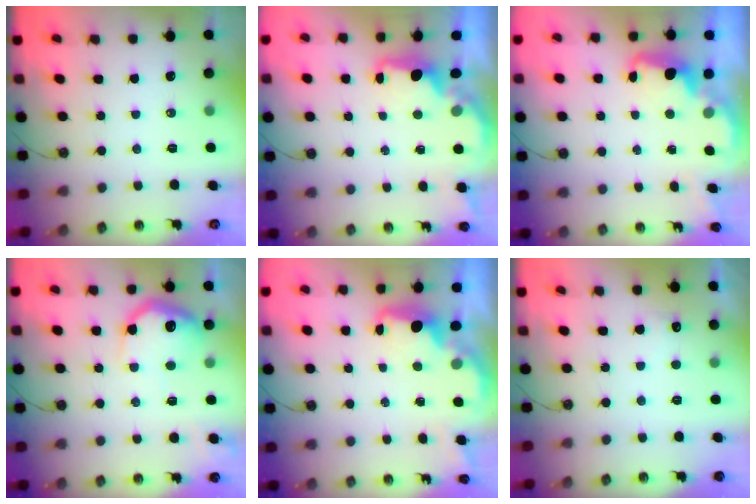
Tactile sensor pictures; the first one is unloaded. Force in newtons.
{"total": 1.8, "press": 1.6, "slide": 0.8}
{"total": 2.5, "press": 2.5, "slide": 0.5}
{"total": 15.9, "press": 15.9, "slide": 1.1}
{"total": 2.7, "press": 2.7, "slide": 0.6}
{"total": 5.1, "press": 4.9, "slide": 1.3}